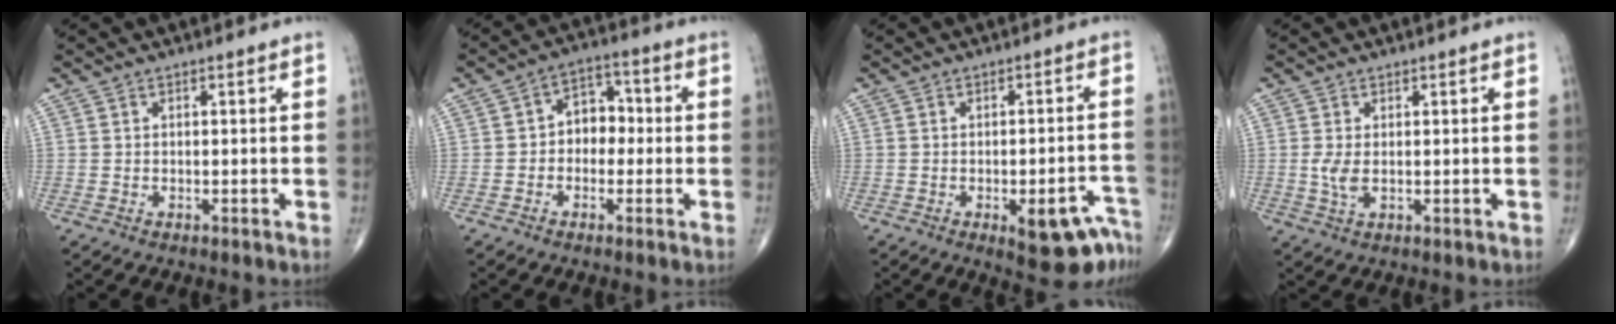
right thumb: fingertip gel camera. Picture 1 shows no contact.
{"total": 6.5, "force": [-0.6, 5.0, 4.1], "torque": [-0.027, 0.028, -0.024]}
{"total": 10.9, "force": [-6.4, 3.8, 7.9], "torque": [-0.067, 0.037, -0.076]}
{"total": 3.0, "force": [0.1, 1.4, 2.6], "torque": [-0.062, -0.007, 0.005]}